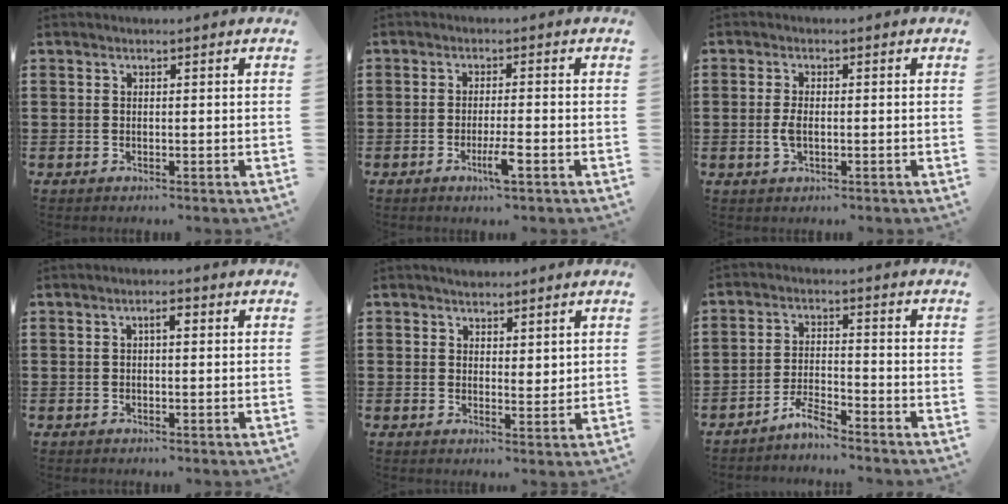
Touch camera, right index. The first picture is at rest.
{"total": 3.9, "force": [-1.8, 0.1, 3.5], "torque": [-0.064, -0.012, -0.032]}
{"total": 2.7, "force": [-0.4, 1.2, 2.4], "torque": [-0.061, -0.005, -0.012]}
{"total": 1.8, "force": [0.3, 0.6, 1.7], "torque": [-0.034, 0.007, 0.002]}
{"total": 2.7, "force": [2.3, 1.4, 0.1], "torque": [-0.001, 0.000, 0.043]}
{"total": 4.0, "force": [-3.8, 0.4, 1.3], "torque": [-0.034, 0.007, -0.077]}